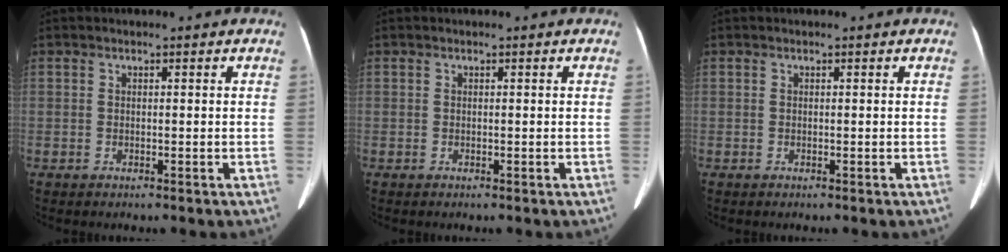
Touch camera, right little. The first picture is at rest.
{"total": 0.0}
{"total": 0.0}